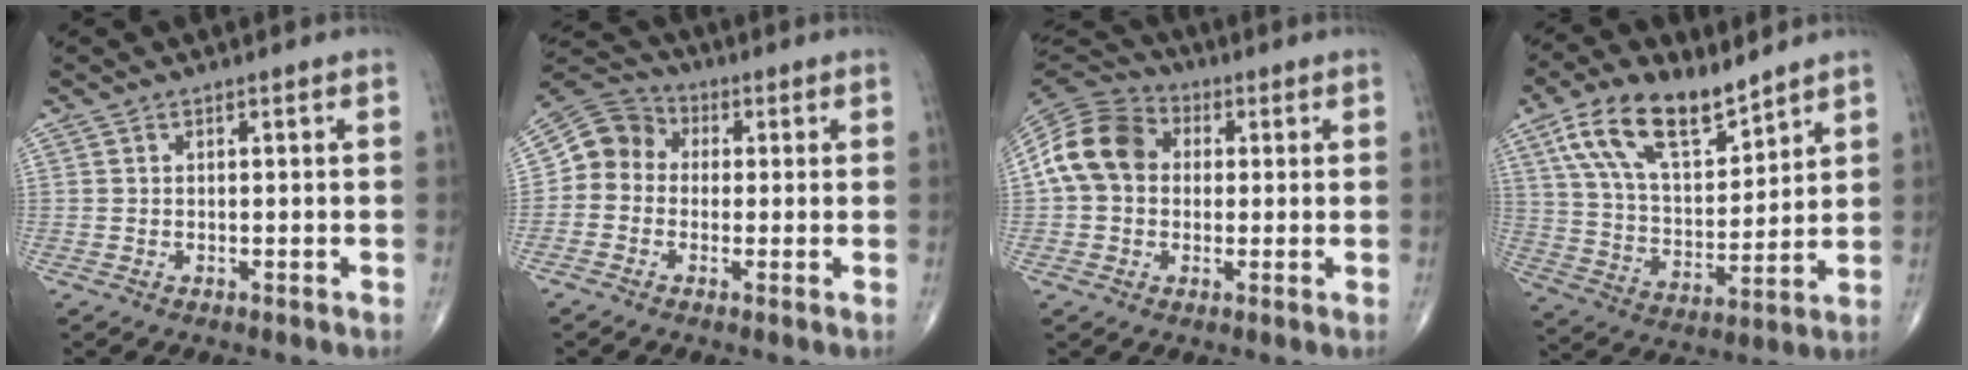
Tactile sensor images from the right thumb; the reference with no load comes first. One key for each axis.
{"total": 7.7, "fx": -0.2, "fy": 6.9, "fz": 3.3, "tx": -0.038, "ty": 0.028, "tz": -0.022}
{"total": 12.9, "fx": 1.4, "fy": 10.3, "fz": 7.7, "tx": -0.135, "ty": 0.030, "tz": 0.013}
{"total": 16.1, "fx": 10.1, "fy": 7.3, "fz": 10.3, "tx": -0.162, "ty": -0.043, "tz": 0.196}